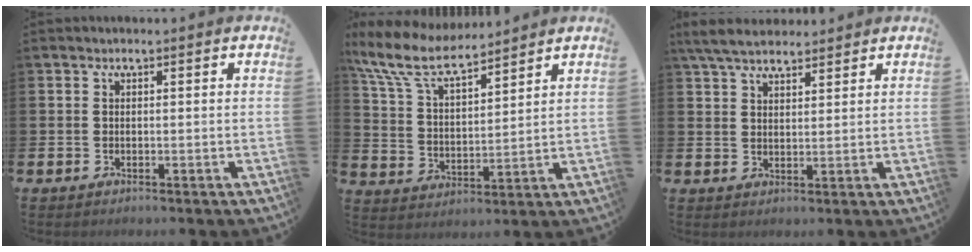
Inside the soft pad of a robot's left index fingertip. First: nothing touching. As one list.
[{"total": 8.6, "force": [7.7, 2.2, 3.3], "torque": [-0.096, -0.041, 0.135]}, {"total": 5.6, "force": [5.1, 1.4, 1.9], "torque": [-0.050, -0.012, 0.095]}]